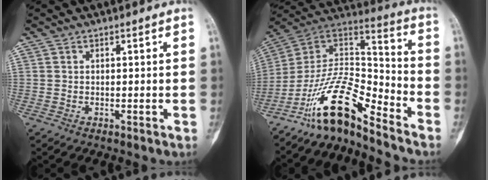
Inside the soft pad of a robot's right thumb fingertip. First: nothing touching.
{"total": 15.5, "force": [-11.6, 4.5, 9.4], "torque": [-0.155, 0.108, -0.216]}